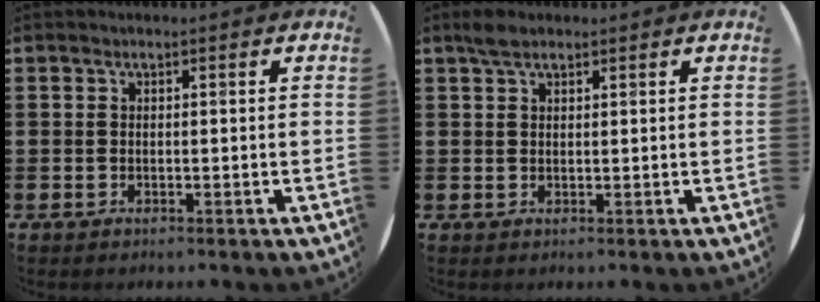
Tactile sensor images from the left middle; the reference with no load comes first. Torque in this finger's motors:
{"motor_torque": [0.37, -0.25, -0.01, -0.01]}